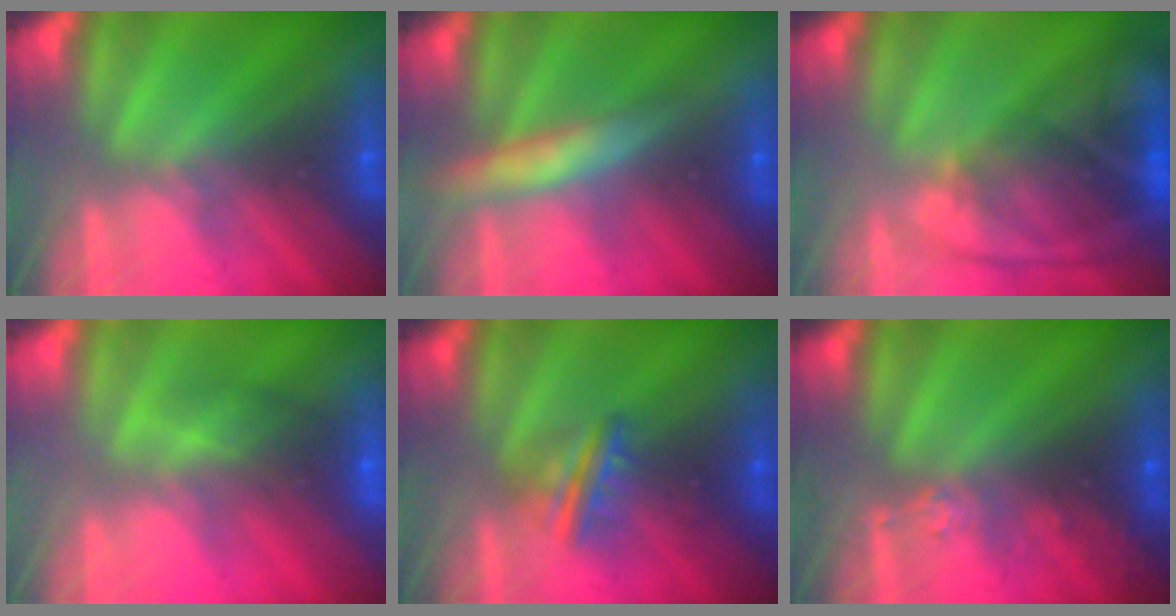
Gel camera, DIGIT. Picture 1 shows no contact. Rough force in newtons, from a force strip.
{"total": 9.4}
{"total": 7.5}
{"total": 2.8}
{"total": 2.8}
{"total": 2.4}